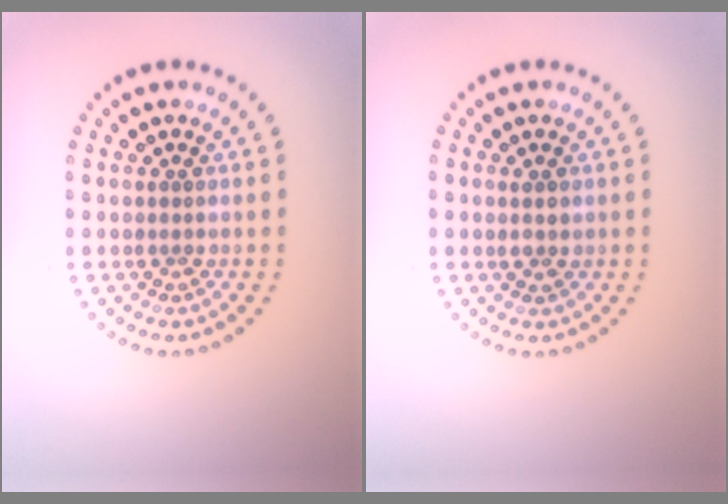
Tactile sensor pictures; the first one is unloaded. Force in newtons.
{"total": 1.0, "press": 1.0, "slide": 0.3}